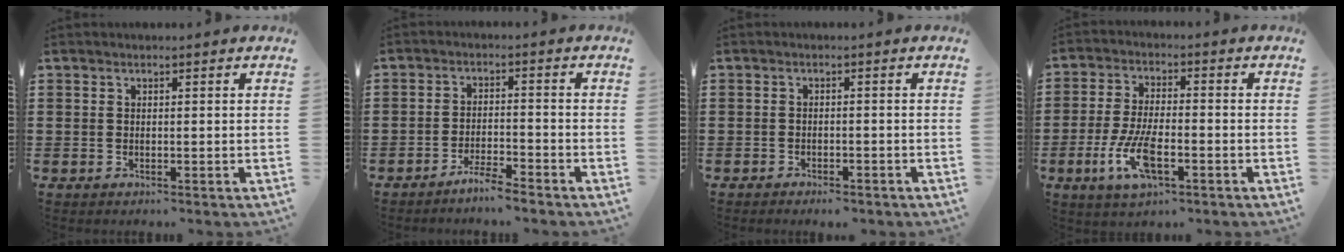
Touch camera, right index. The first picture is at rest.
{"total": 3.6, "force": [-3.4, -0.2, 1.0], "torque": [-0.026, 0.001, -0.070]}
{"total": 1.3, "force": [-1.3, 0.0, 0.0], "torque": [-0.006, 0.000, -0.027]}
{"total": 8.3, "force": [-3.2, 3.0, 7.1], "torque": [-0.161, -0.015, -0.060]}